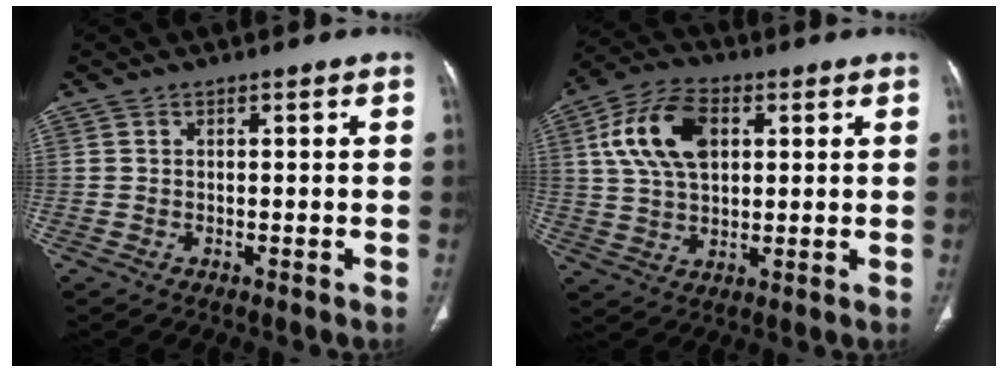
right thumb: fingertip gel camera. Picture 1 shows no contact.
{"total": 13.4, "force": [3.7, 8.2, 10.0], "torque": [-0.182, 0.007, 0.067]}